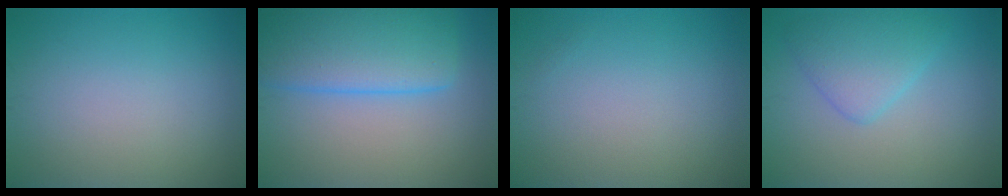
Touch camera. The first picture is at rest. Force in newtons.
{"total": 7.9, "press": 7.8, "slide": 0.5}
{"total": 0.0}
{"total": 3.6, "press": 3.6, "slide": 0.3}